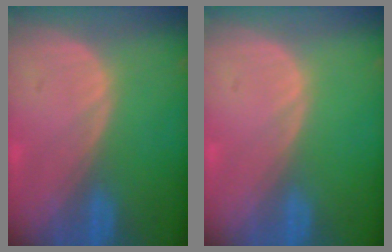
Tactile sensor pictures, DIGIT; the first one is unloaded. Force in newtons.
{"total": 0.0}